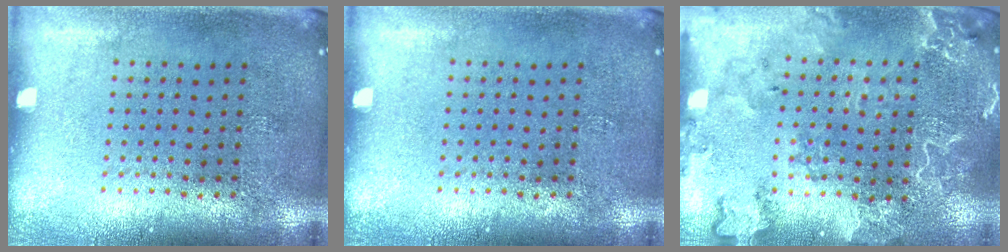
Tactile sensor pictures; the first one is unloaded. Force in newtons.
{"total": 0.0}
{"total": 2.5, "press": 2.4, "slide": 0.8}